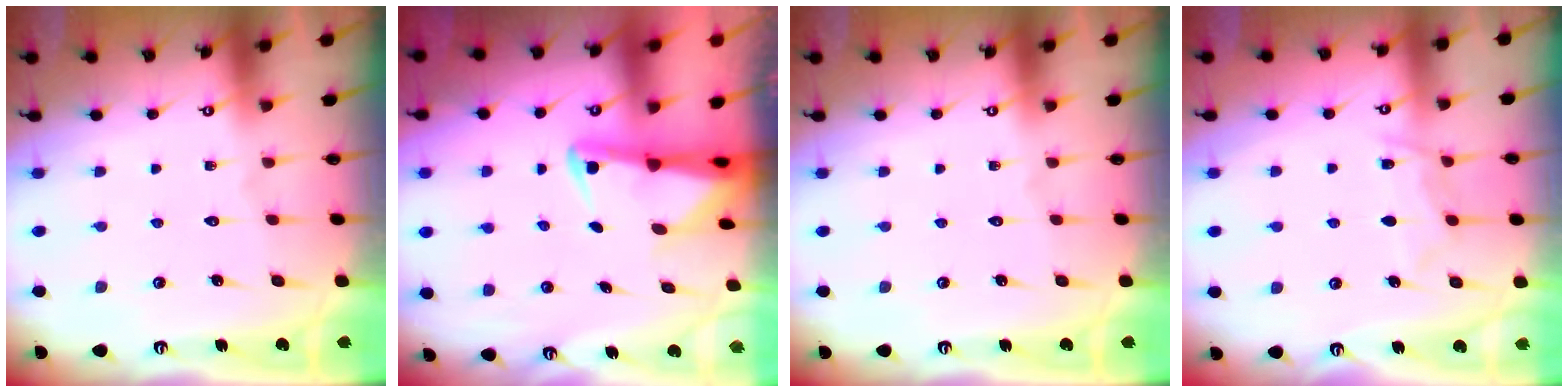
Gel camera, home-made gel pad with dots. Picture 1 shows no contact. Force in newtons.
{"total": 2.5, "press": 2.5, "slide": 0.6}
{"total": 0.0}
{"total": 6.5, "press": 6.4, "slide": 0.7}